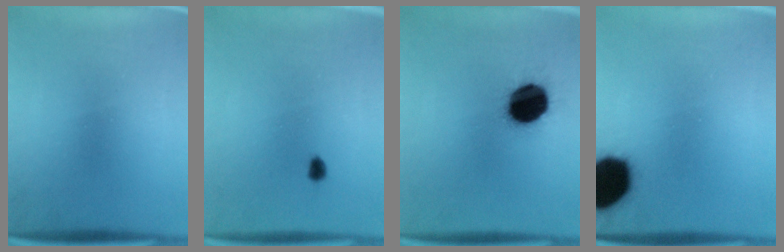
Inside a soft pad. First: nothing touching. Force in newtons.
{"total": 1.7}
{"total": 15.6}
{"total": 17.4}